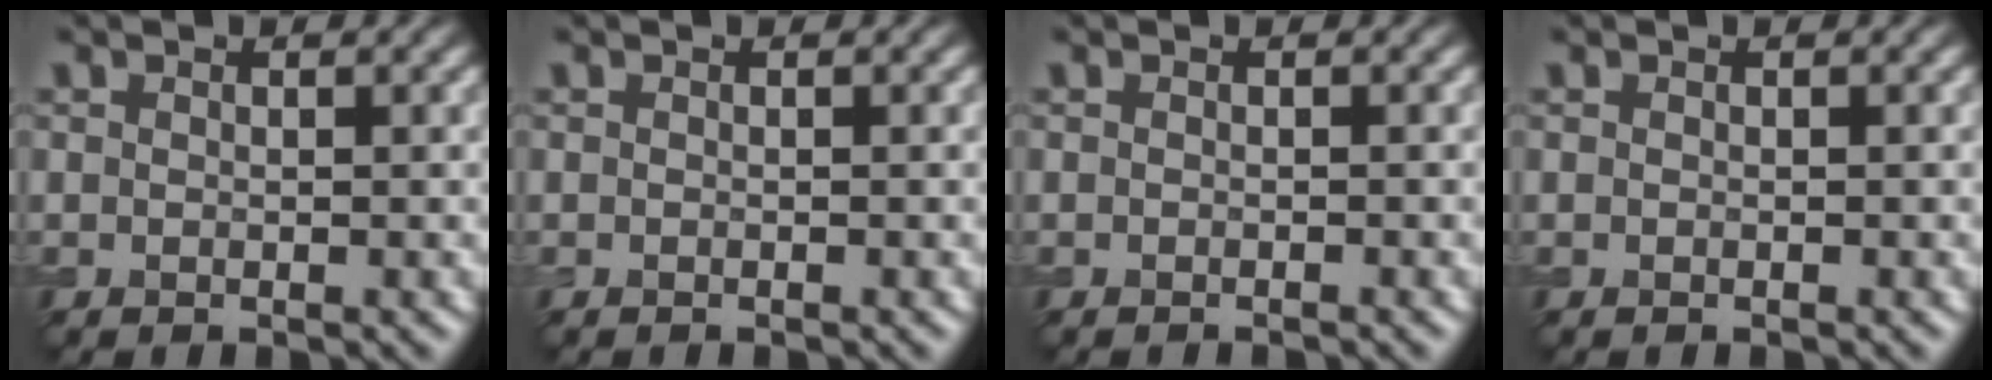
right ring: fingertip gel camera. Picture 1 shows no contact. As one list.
[{"total": 0.0}, {"total": 0.7, "force": [-0.6, 0.1, 0.2], "torque": [0.002, 0.000, -0.010]}, {"total": 0.0}]